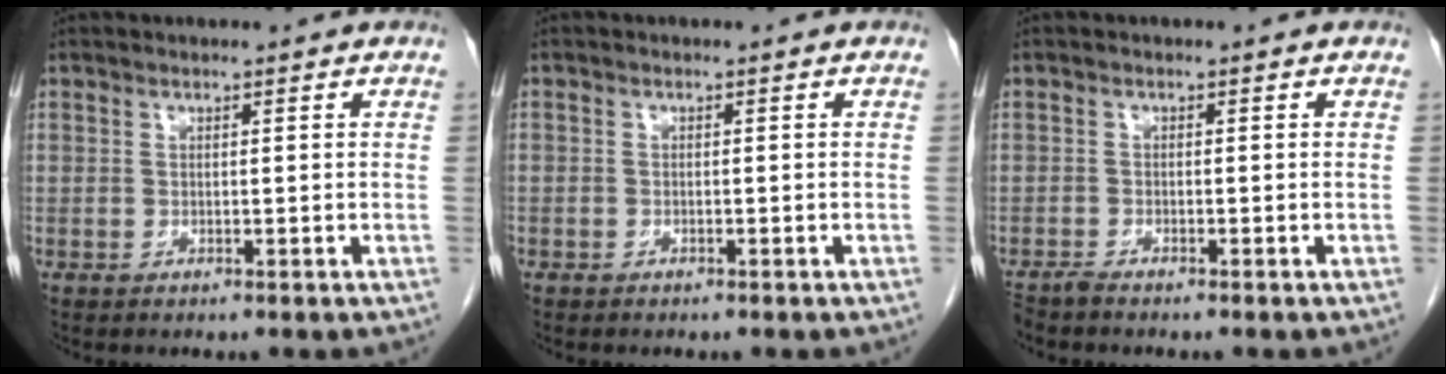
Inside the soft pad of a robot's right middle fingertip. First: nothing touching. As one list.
[{"total": 0.8, "force": [-0.5, 0.6, 0.0], "torque": [-0.003, 0.005, -0.012]}, {"total": 1.3, "force": [-1.3, -0.1, 0.3], "torque": [-0.011, -0.004, -0.025]}]